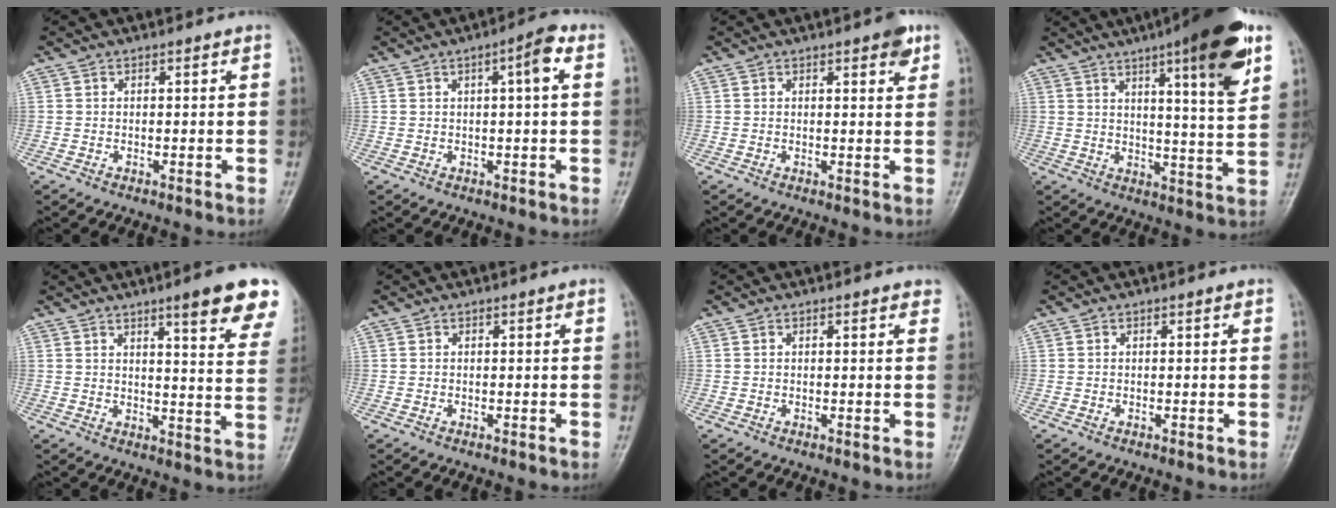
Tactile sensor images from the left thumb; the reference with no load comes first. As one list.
[{"total": 4.6, "force": [1.1, 0.8, 4.3], "torque": [-0.068, 0.011, 0.014]}, {"total": 3.2, "force": [1.8, 1.1, 2.4], "torque": [-0.023, -0.006, 0.018]}, {"total": 16.5, "force": [8.4, 2.5, 13.9], "torque": [-0.184, -0.035, 0.117]}, {"total": 14.3, "force": [9.3, 2.1, 10.7], "torque": [-0.109, -0.043, 0.107]}, {"total": 0.0}, {"total": 1.1, "force": [0.7, 0.4, 0.7], "torque": [-0.004, 0.000, 0.004]}, {"total": 0.0}]